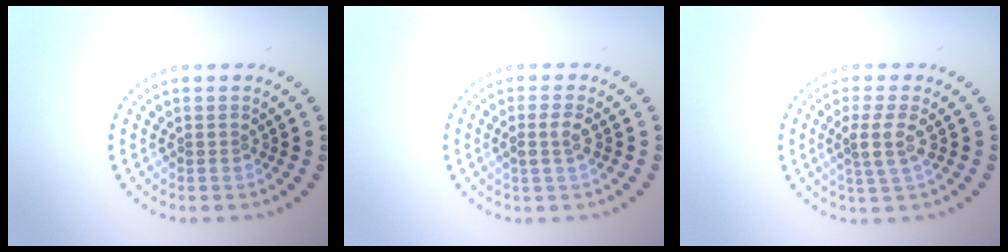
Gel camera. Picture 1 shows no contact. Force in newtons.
{"total": 1.5, "press": 1.3, "slide": 0.7}
{"total": 2.3, "press": 2.0, "slide": 1.2}